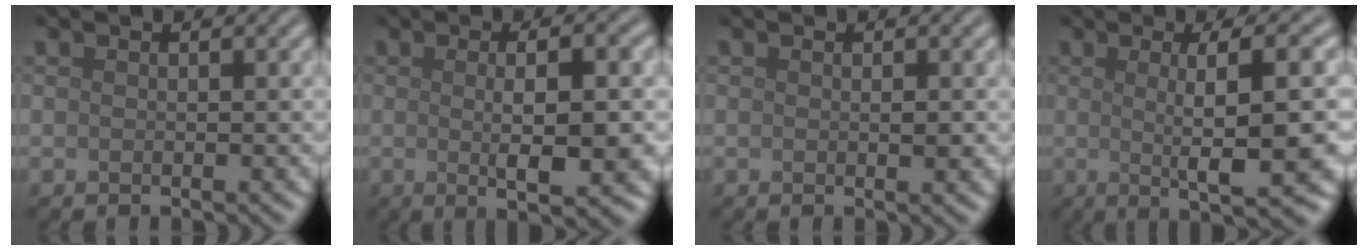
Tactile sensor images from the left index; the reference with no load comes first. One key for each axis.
{"total": 6.3, "fx": -0.2, "fy": 1.5, "fz": 6.1, "tx": -0.085, "ty": -0.001, "tz": 0.001}
{"total": 0.8, "fx": 0.0, "fy": 0.3, "fz": 0.7, "tx": -0.011, "ty": -0.002, "tz": 0.001}
{"total": 8.8, "fx": 0.1, "fy": 1.8, "fz": 8.6, "tx": -0.116, "ty": 0.009, "tz": 0.001}